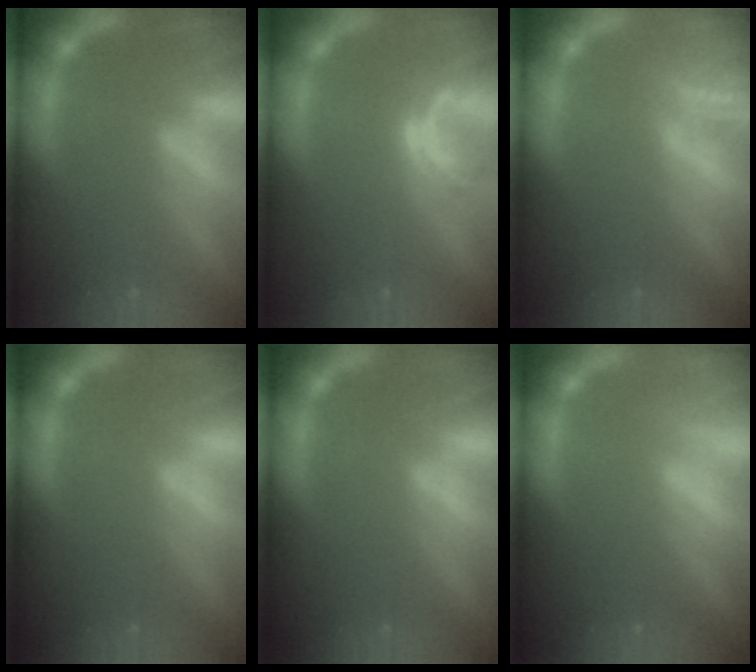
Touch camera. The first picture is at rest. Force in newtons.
{"total": 2.0}
{"total": 3.0}
{"total": 0.0}
{"total": 0.0}
{"total": 0.9}